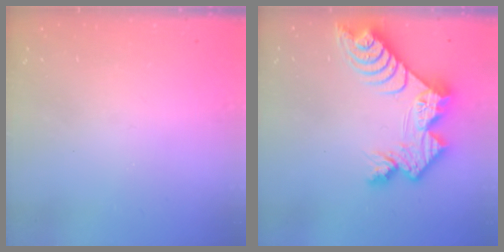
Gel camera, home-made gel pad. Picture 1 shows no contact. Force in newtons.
{"total": 13.9, "press": 13.9, "slide": 1.0}